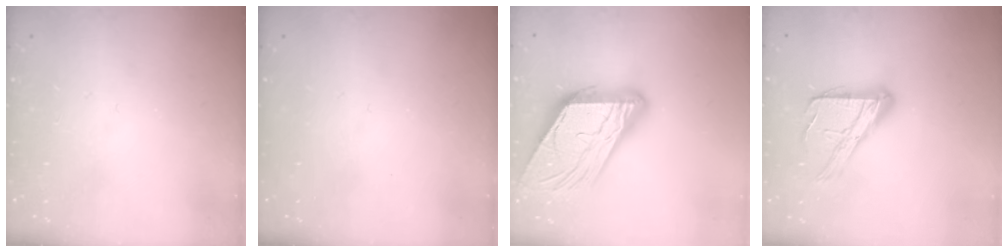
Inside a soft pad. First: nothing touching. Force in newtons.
{"total": 0.0}
{"total": 20.7, "press": 20.6, "slide": 2.1}
{"total": 14.7, "press": 14.7, "slide": 1.1}